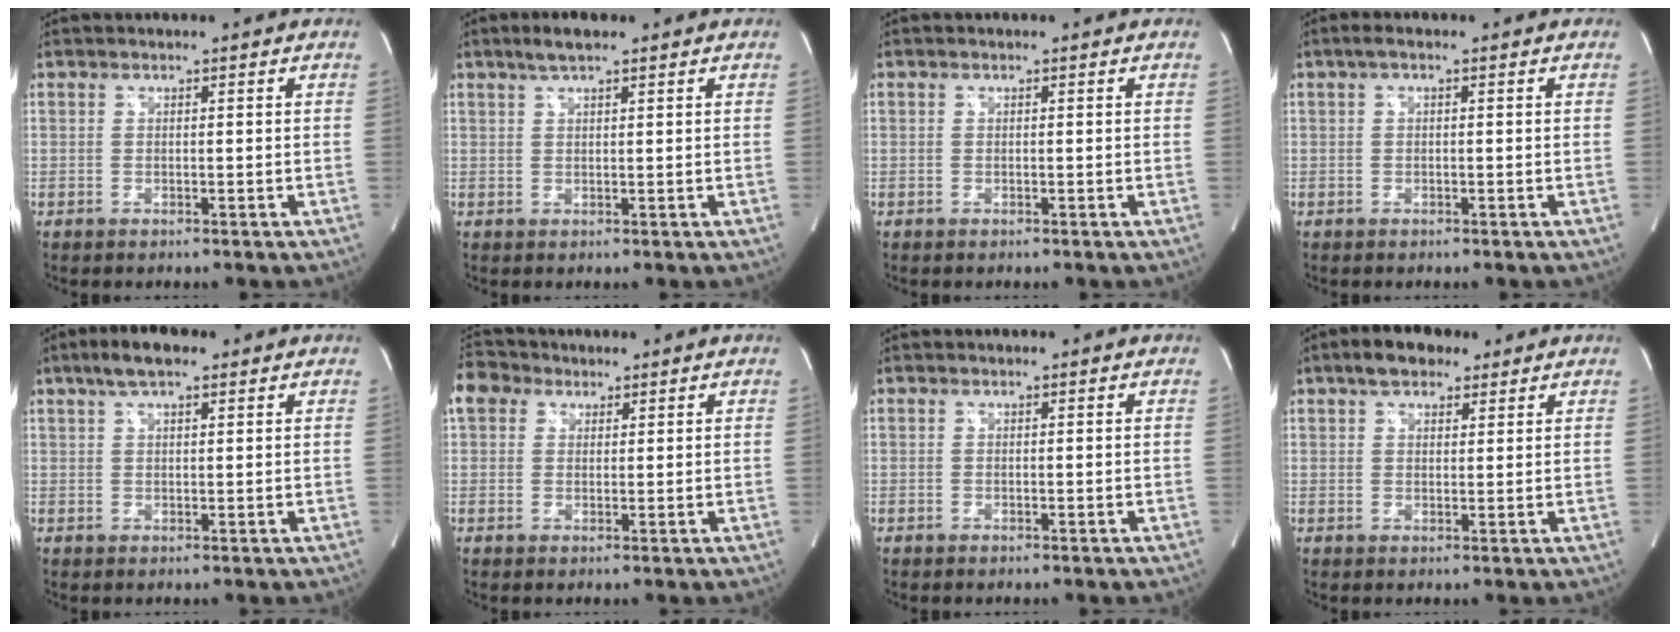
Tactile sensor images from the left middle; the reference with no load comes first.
{"total": 3.4, "force": [2.4, 0.6, 2.3], "torque": [-0.051, 0.011, 0.046]}
{"total": 0.0}
{"total": 1.8, "force": [0.8, 0.5, 1.5], "torque": [-0.029, 0.009, 0.010]}
{"total": 5.6, "force": [3.7, 1.6, 3.9], "torque": [-0.081, 0.021, 0.063]}
{"total": 5.8, "force": [3.2, 4.4, 1.9], "torque": [-0.050, 0.032, 0.065]}
{"total": 0.0}
{"total": 6.4, "force": [4.3, 3.1, 3.5], "torque": [-0.063, 0.025, 0.073]}